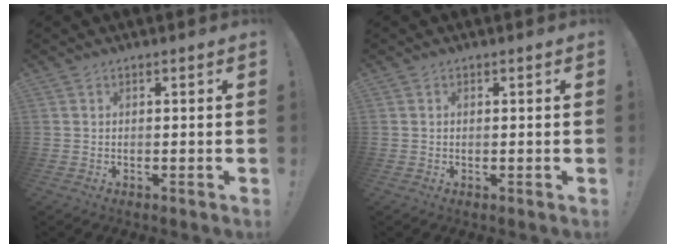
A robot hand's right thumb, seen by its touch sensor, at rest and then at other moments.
{"total": 0.0}